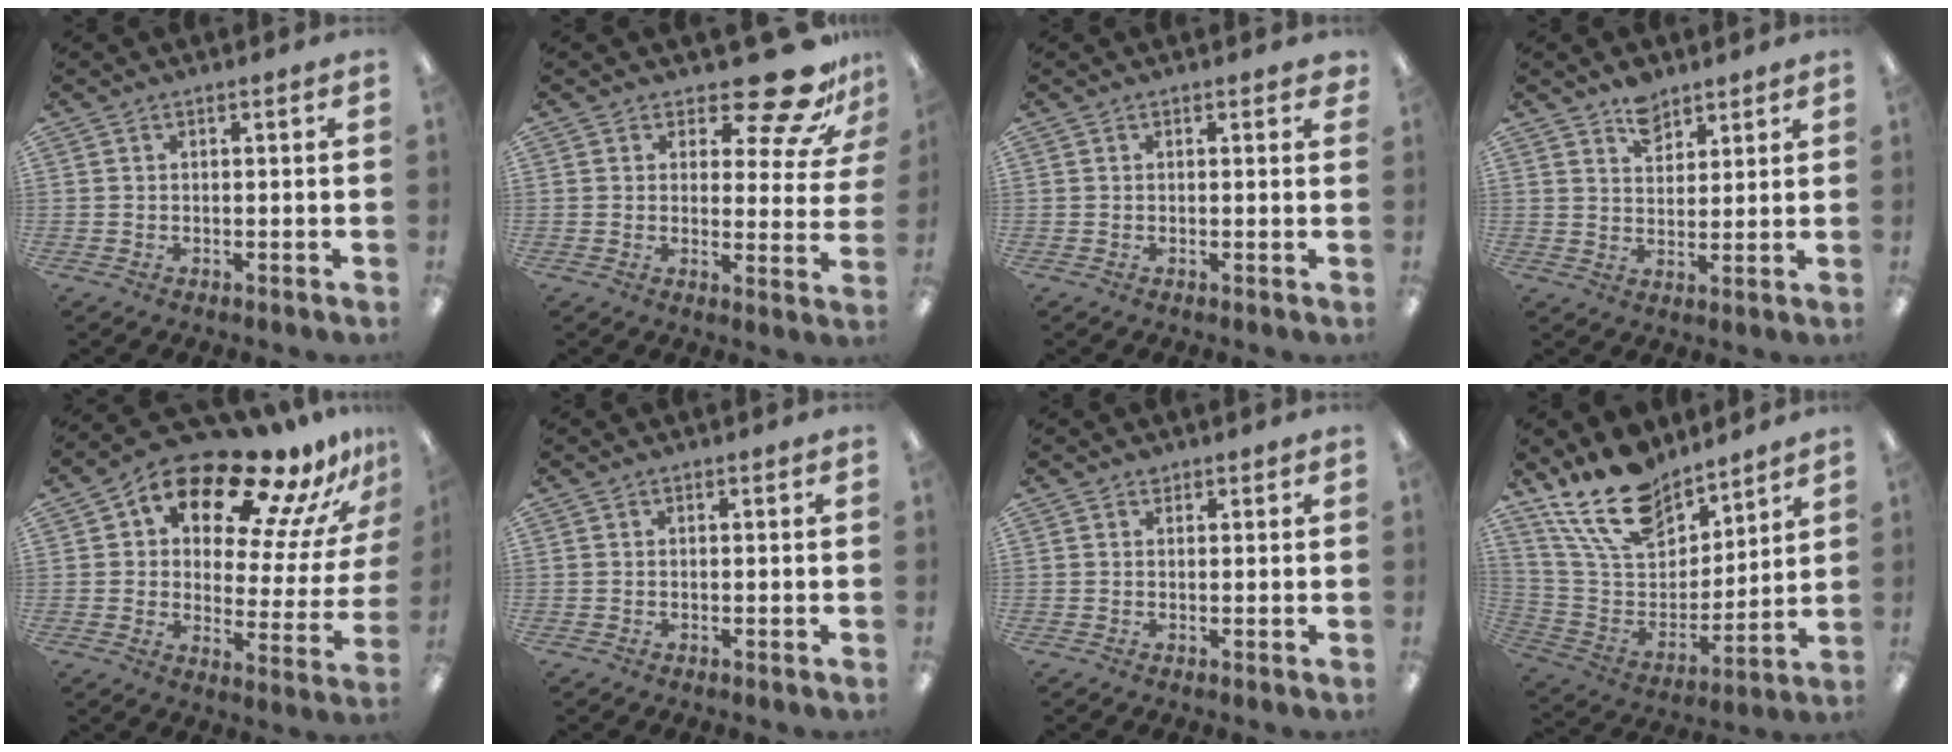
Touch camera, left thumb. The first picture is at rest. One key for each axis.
{"total": 15.8, "fx": 11.1, "fy": 5.7, "fz": 9.6, "tx": -0.136, "ty": -0.077, "tz": 0.187}
{"total": 0.6, "fx": 0.4, "fy": 0.2, "fz": 0.3, "tx": 0.000, "ty": -0.001, "tz": 0.006}
{"total": 6.3, "fx": 4.9, "fy": 3.6, "fz": 1.7, "tx": -0.018, "ty": -0.022, "tz": 0.086}
{"total": 16.7, "fx": 12.5, "fy": 6.8, "fz": 8.9, "tx": -0.155, "ty": -0.097, "tz": 0.207}
{"total": 0.0}
{"total": 1.1, "fx": 0.8, "fy": 0.8, "fz": 0.2, "tx": 0.004, "ty": -0.001, "tz": 0.014}
{"total": 19.0, "fx": 14.8, "fy": 9.0, "fz": 7.9, "tx": -0.170, "ty": -0.085, "tz": 0.275}